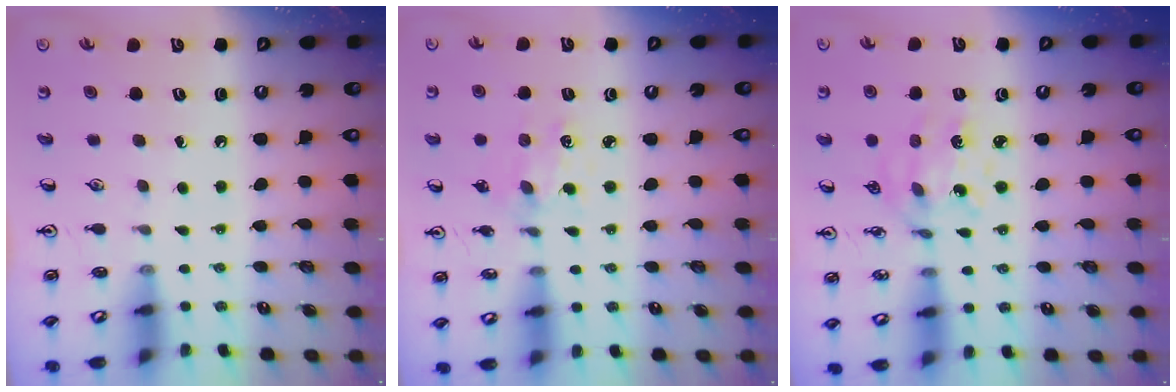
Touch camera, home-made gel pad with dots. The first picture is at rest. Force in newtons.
{"total": 1.8, "press": 1.8, "slide": 0.2}
{"total": 5.1, "press": 4.7, "slide": 1.9}